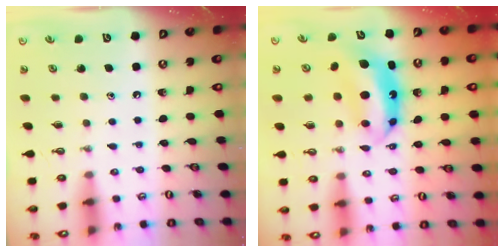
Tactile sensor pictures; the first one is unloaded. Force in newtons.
{"total": 8.0, "press": 7.9, "slide": 0.8}